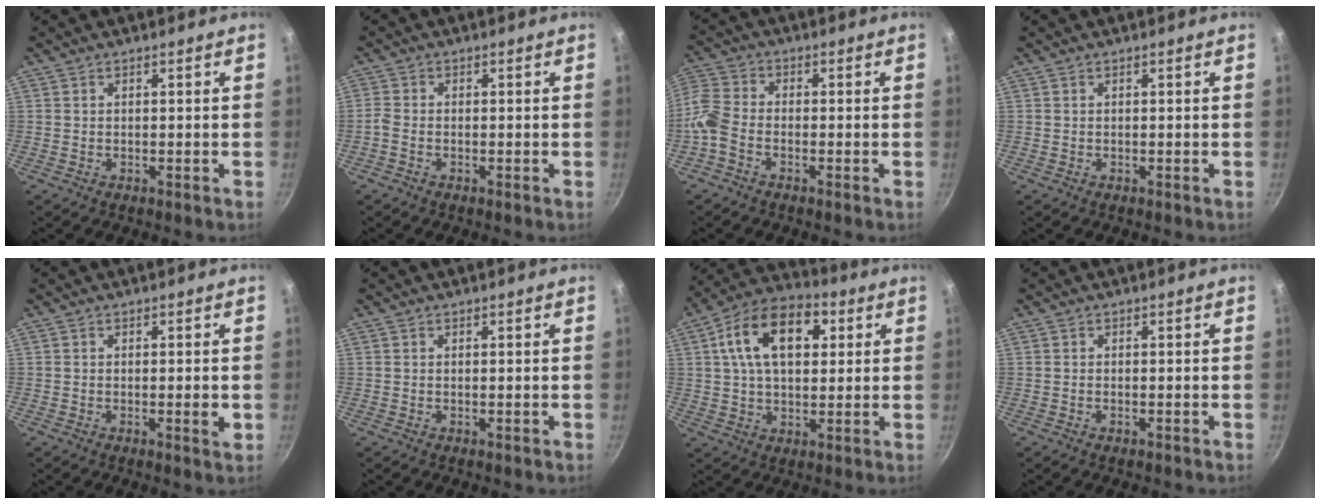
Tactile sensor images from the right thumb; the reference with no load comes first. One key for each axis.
{"total": 1.7, "fx": -1.0, "fy": 0.9, "fz": 1.0, "tx": -0.032, "ty": 0.006, "tz": -0.029}
{"total": 6.0, "fx": -3.1, "fy": 3.6, "fz": 3.6, "tx": -0.083, "ty": 0.029, "tz": -0.084}
{"total": 0.0}
{"total": 1.7, "fx": -0.1, "fy": 0.6, "fz": 1.6, "tx": -0.023, "ty": -0.002, "tz": -0.002}
{"total": 0.0}
{"total": 16.4, "fx": 4.7, "fy": 10.1, "fz": 12.0, "tx": -0.178, "ty": 0.012, "tz": 0.065}
{"total": 0.5, "fx": -0.2, "fy": 0.2, "fz": 0.4, "tx": -0.008, "ty": 0.001, "tz": -0.005}